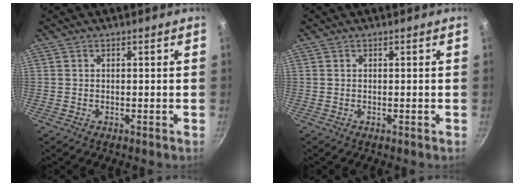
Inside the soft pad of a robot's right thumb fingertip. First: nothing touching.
{"total": 0.0}